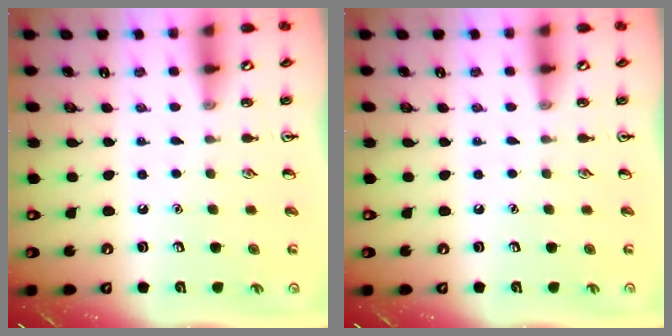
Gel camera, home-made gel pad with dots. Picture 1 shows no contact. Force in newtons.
{"total": 0.0}